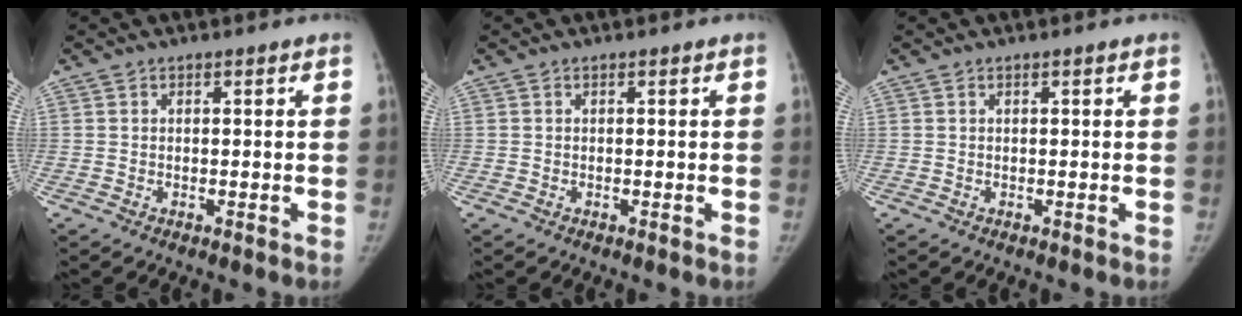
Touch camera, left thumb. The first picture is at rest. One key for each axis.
{"total": 0.0}
{"total": 0.0}